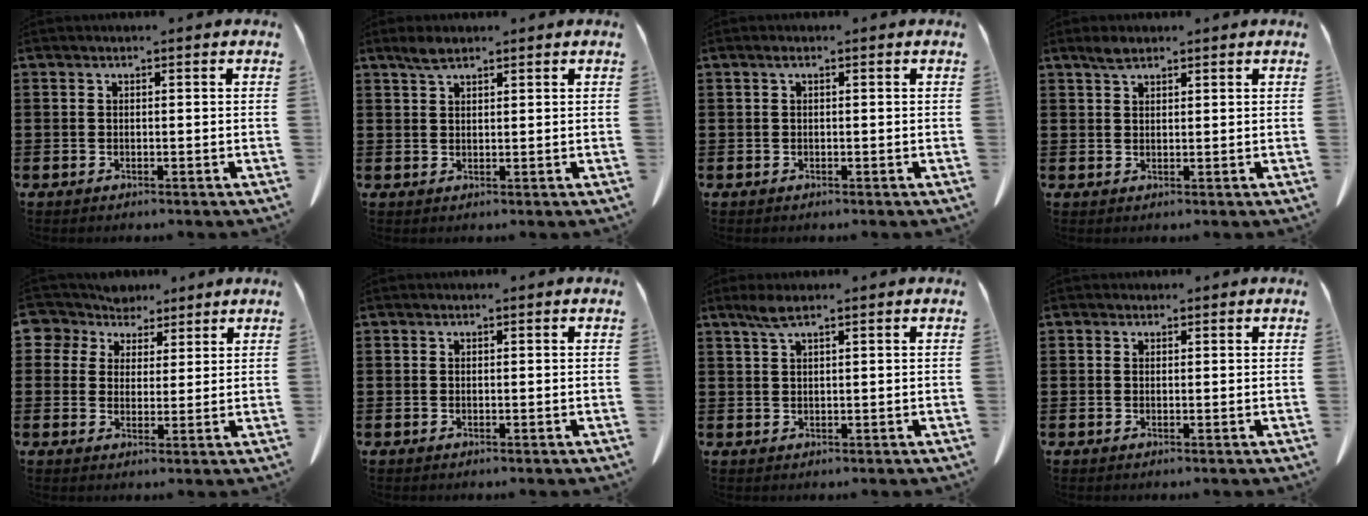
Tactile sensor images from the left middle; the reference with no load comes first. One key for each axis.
{"total": 2.4, "fx": 1.7, "fy": 0.7, "fz": 1.5, "tx": -0.033, "ty": 0.003, "tz": 0.032}
{"total": 0.5, "fx": 0.0, "fy": 0.1, "fz": 0.5, "tx": -0.010, "ty": 0.001, "tz": 0.001}
{"total": 2.1, "fx": 1.6, "fy": 0.7, "fz": 1.1, "tx": -0.025, "ty": 0.004, "tz": 0.030}
{"total": 5.6, "fx": 4.3, "fy": 3.6, "fz": 0.4, "tx": -0.038, "ty": -0.009, "tz": 0.079}
{"total": 0.0}
{"total": 2.5, "fx": 1.6, "fy": 0.3, "fz": 1.9, "tx": -0.040, "ty": 0.003, "tz": 0.029}
{"total": 0.6, "fx": 0.4, "fy": 0.4, "fz": 0.0, "tx": -0.002, "ty": 0.002, "tz": 0.008}